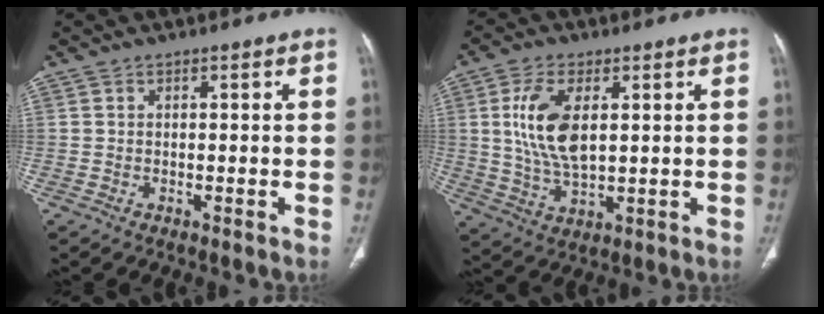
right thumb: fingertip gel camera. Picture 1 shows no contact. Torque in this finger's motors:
{"motor_torque": [1.18, 2.37, 1.34, -0.38, 0.37]}